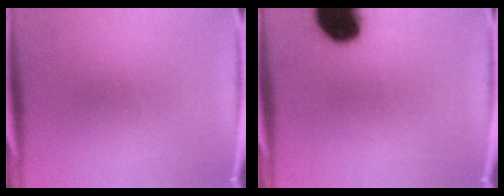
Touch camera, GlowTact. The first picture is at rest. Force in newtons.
{"total": 14.9}